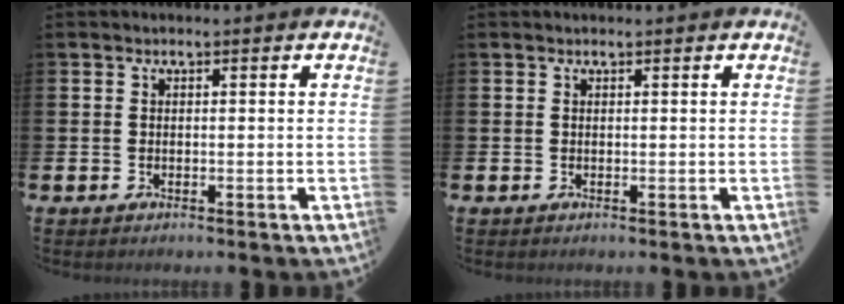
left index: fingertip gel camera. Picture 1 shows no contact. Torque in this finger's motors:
{"motor_torque": [0.06, -0.13, -0.20, 0.02]}